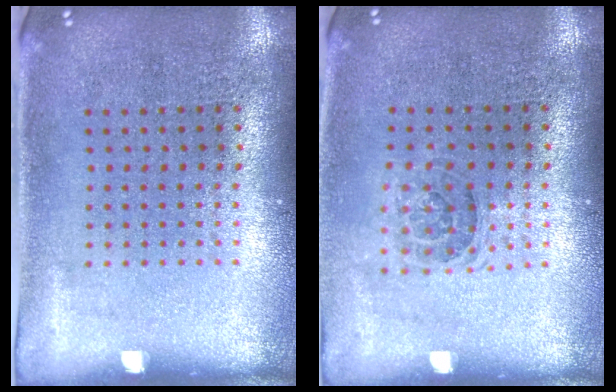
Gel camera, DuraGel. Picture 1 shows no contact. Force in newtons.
{"total": 1.3, "press": 1.0, "slide": 0.7}